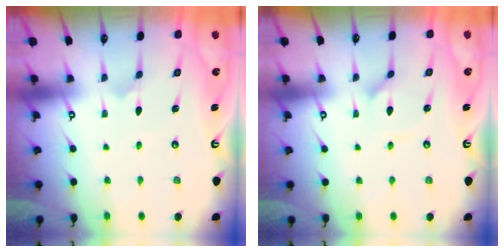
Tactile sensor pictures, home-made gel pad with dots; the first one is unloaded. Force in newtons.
{"total": 1.8, "press": 1.8, "slide": 0.3}